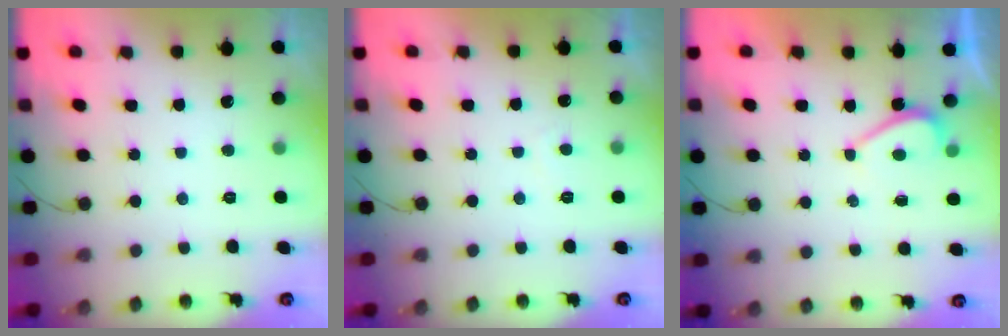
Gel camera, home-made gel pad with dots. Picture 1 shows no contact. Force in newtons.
{"total": 0.9, "press": 0.8, "slide": 0.4}
{"total": 2.2, "press": 2.2, "slide": 0.5}